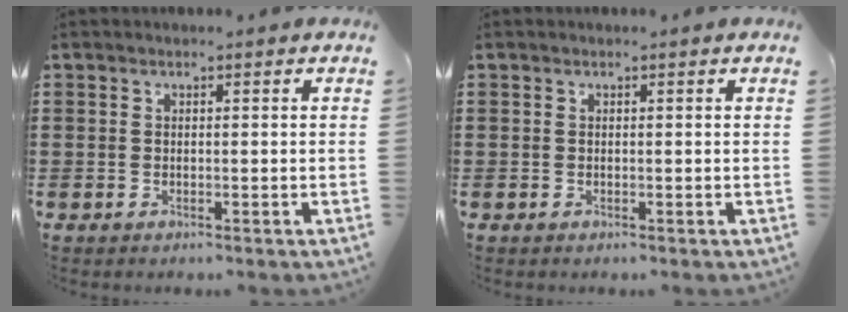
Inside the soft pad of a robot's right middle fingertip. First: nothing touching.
{"total": 0.0}